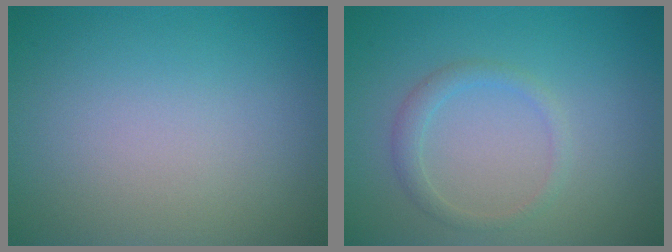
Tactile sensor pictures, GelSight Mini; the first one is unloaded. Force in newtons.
{"total": 1.5, "press": 1.5, "slide": 0.1}